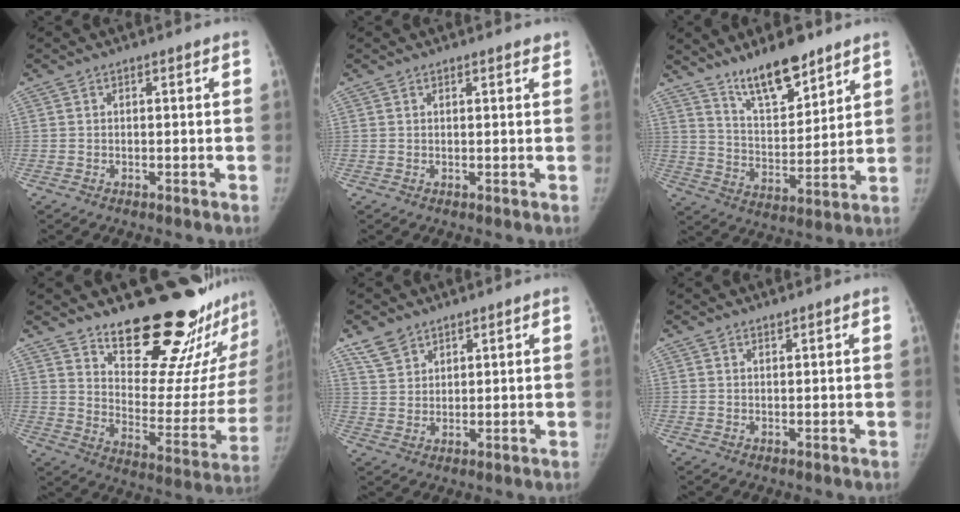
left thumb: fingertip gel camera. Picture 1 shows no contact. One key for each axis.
{"total": 1.4, "fx": 1.2, "fy": 0.4, "fz": 0.6, "tx": -0.003, "ty": -0.003, "tz": 0.016}
{"total": 12.8, "fx": 9.8, "fy": 4.0, "fz": 7.2, "tx": -0.098, "ty": -0.071, "tz": 0.178}
{"total": 25.3, "fx": 20.9, "fy": 7.1, "fz": 12.2, "tx": -0.137, "ty": -0.170, "tz": 0.292}
{"total": 5.0, "fx": 3.8, "fy": 2.8, "fz": 1.5, "tx": -0.019, "ty": -0.015, "tz": 0.082}
{"total": 0.8, "fx": 0.8, "fy": 0.1, "fz": 0.2, "tx": -0.002, "ty": -0.007, "tz": 0.015}